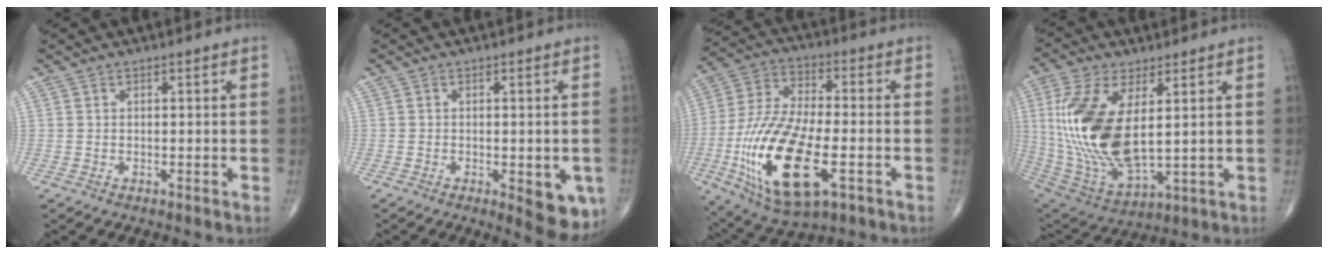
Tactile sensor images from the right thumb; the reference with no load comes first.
{"total": 8.1, "force": [-2.4, 3.0, 7.1], "torque": [-0.065, -0.010, -0.024]}
{"total": 22.5, "force": [-6.7, 9.8, 19.1], "torque": [-0.390, 0.008, -0.108]}
{"total": 20.7, "force": [3.1, 9.7, 18.0], "torque": [-0.381, -0.024, 0.071]}